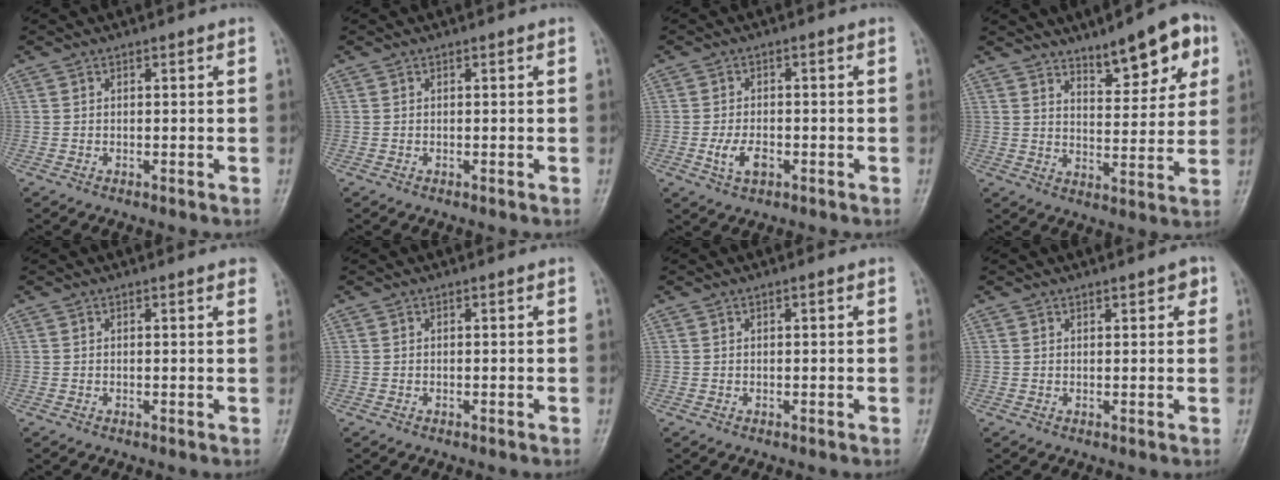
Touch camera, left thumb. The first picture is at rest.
{"total": 0.0}
{"total": 4.5, "force": [-1.6, 2.5, 3.4], "torque": [-0.065, 0.006, -0.026]}
{"total": 12.1, "force": [7.2, 4.2, 8.8], "torque": [-0.091, -0.030, 0.106]}
{"total": 1.8, "force": [1.3, 0.3, 1.2], "torque": [-0.012, 0.001, 0.009]}
{"total": 0.0}
{"total": 0.6, "force": [0.2, 0.2, 0.5], "torque": [-0.009, 0.001, 0.003]}
{"total": 2.5, "force": [1.5, 1.0, 1.8], "torque": [-0.013, -0.003, 0.017]}